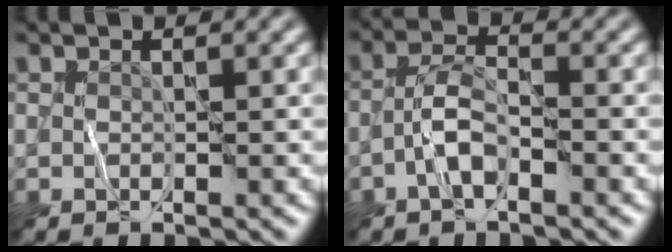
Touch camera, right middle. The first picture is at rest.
{"total": 2.8, "force": [-1.4, 0.9, 2.2], "torque": [-0.041, 0.011, -0.036]}